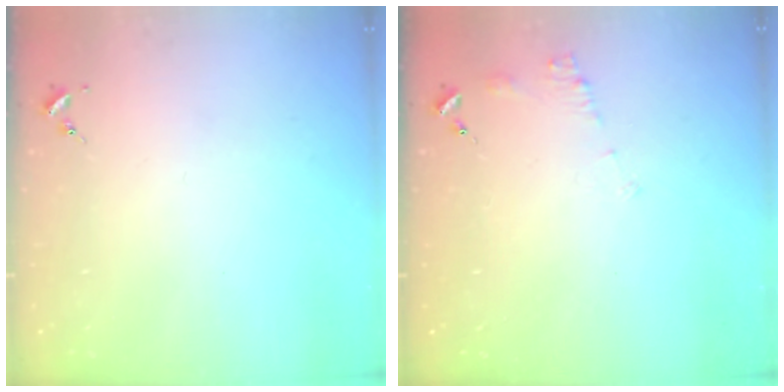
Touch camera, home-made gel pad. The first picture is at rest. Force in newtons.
{"total": 6.8, "press": 6.8, "slide": 0.6}